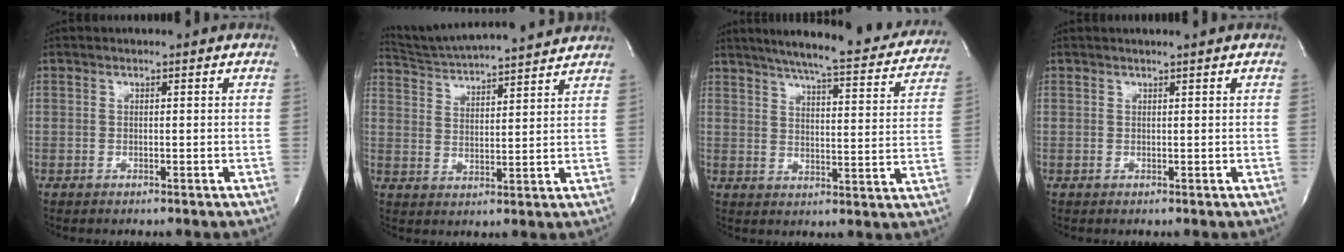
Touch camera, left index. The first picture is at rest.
{"total": 15.0, "force": [14.2, 0.4, 4.9], "torque": [-0.098, 0.012, 0.214]}
{"total": 24.6, "force": [21.8, 3.1, 10.9], "torque": [-0.161, -0.038, 0.264]}
{"total": 0.9, "force": [0.7, -0.4, 0.5], "torque": [-0.015, -0.005, 0.020]}